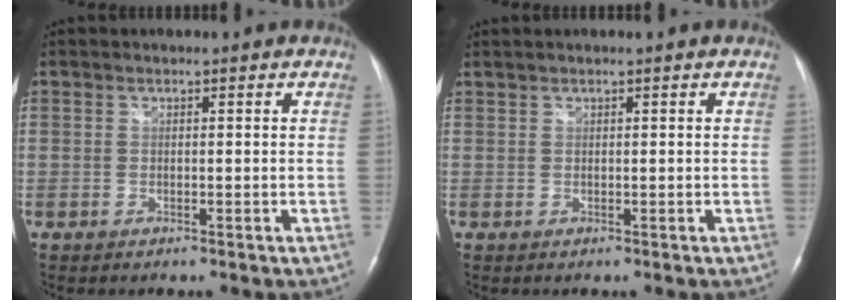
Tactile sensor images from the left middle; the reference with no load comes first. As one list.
[{"total": 0.5, "force": [0.5, 0.0, 0.1], "torque": [-0.007, 0.012, 0.016]}]